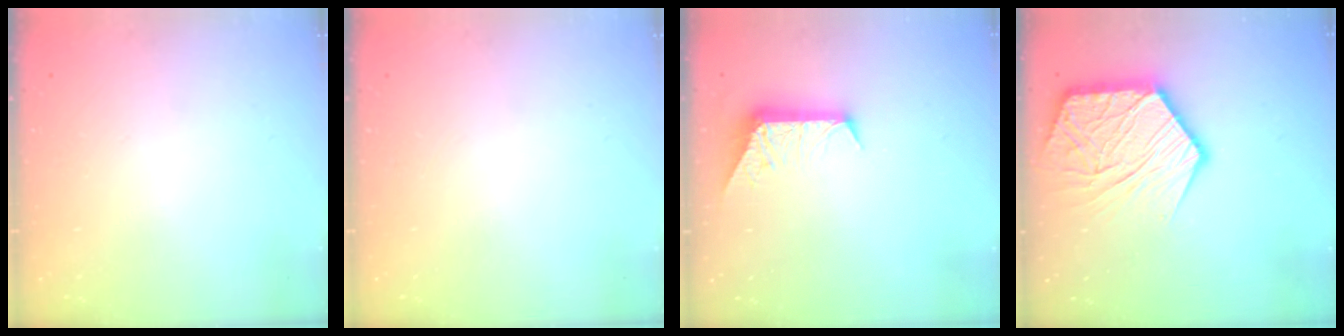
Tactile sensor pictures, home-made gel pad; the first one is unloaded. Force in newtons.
{"total": 0.0}
{"total": 8.1, "press": 8.1, "slide": 0.7}
{"total": 18.3, "press": 18.2, "slide": 0.9}